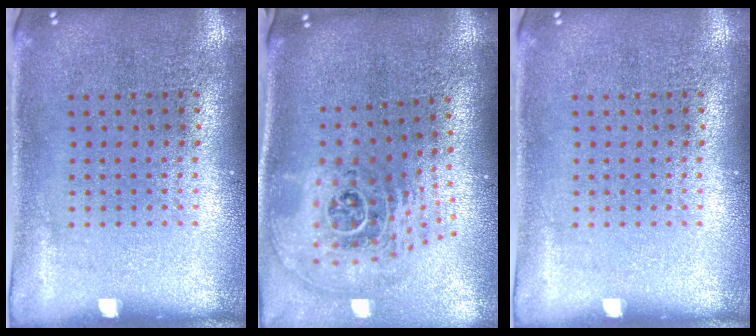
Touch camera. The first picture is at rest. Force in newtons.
{"total": 2.8, "press": 1.8, "slide": 2.1}
{"total": 0.0}